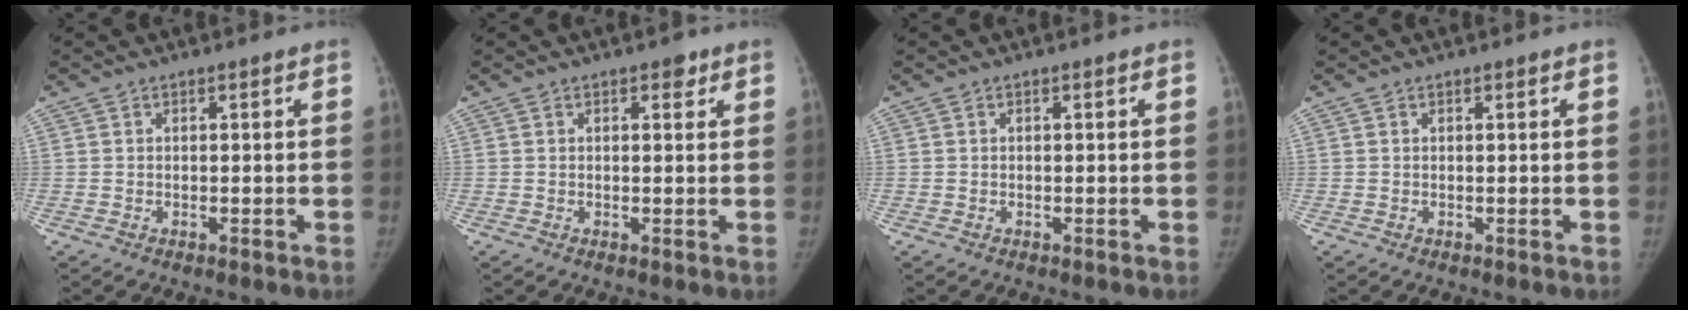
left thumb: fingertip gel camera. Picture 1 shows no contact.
{"total": 1.8, "force": [1.1, 1.0, 0.9], "torque": [0.001, -0.003, 0.011]}
{"total": 0.0}
{"total": 0.0}